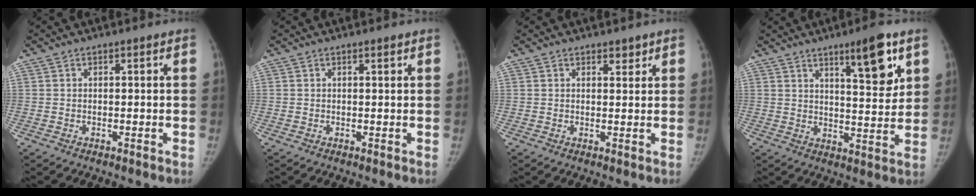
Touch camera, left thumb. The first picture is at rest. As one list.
[{"total": 0.7, "force": [0.4, 0.2, 0.5], "torque": [-0.007, -0.001, 0.007]}, {"total": 1.8, "force": [1.4, 0.9, 0.6], "torque": [0.006, -0.008, 0.015]}, {"total": 10.9, "force": [6.1, 2.7, 8.7], "torque": [-0.110, -0.037, 0.093]}]